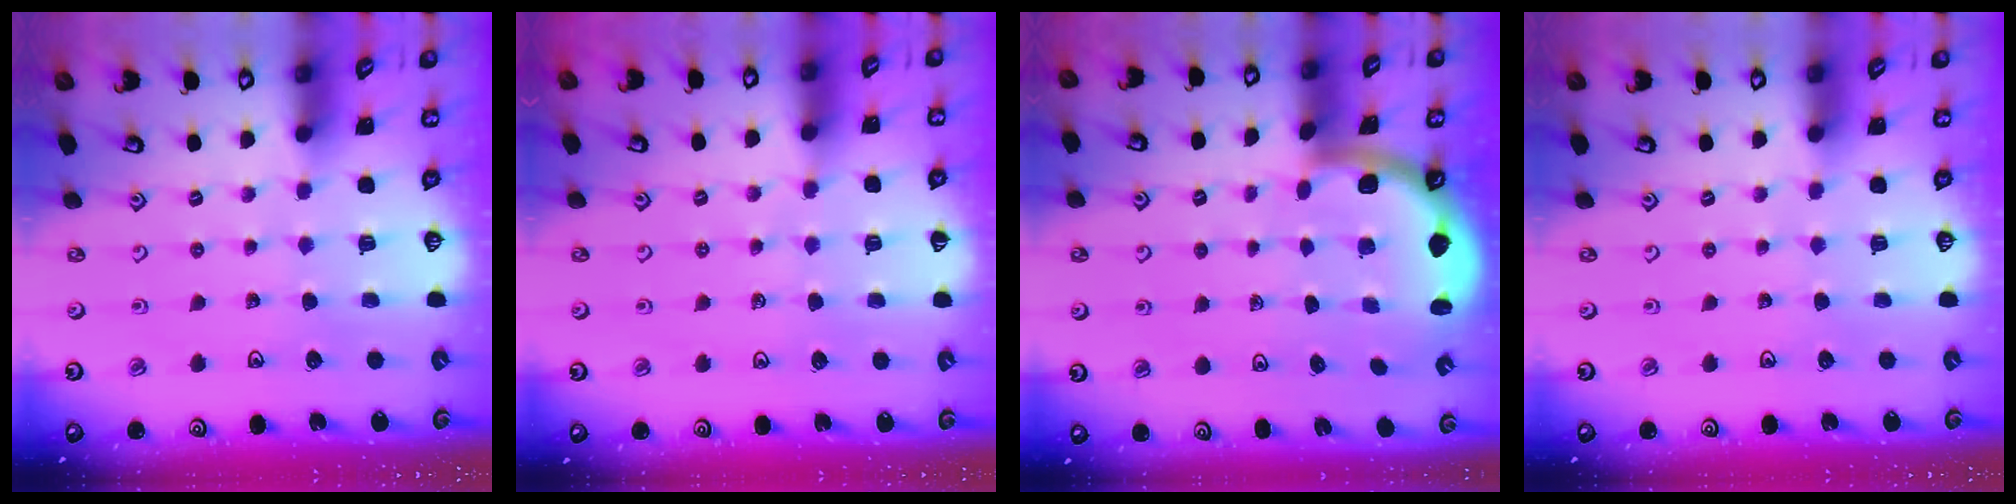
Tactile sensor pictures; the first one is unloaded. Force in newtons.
{"total": 4.3, "press": 4.3, "slide": 0.7}
{"total": 1.6, "press": 1.6, "slide": 0.1}
{"total": 0.0}